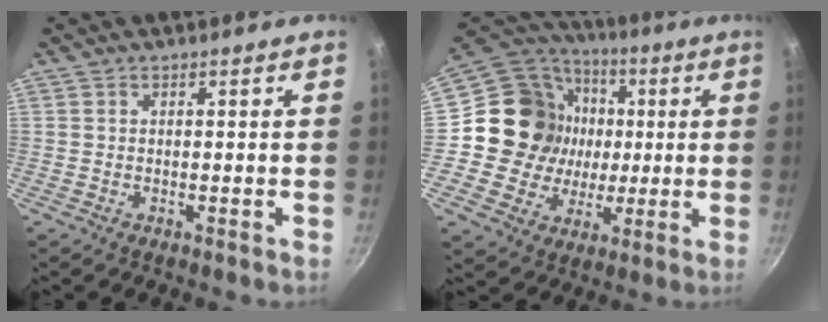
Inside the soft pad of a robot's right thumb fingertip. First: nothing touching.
{"total": 18.5, "force": [1.1, 17.0, 7.1], "torque": [-0.102, 0.020, 0.017]}